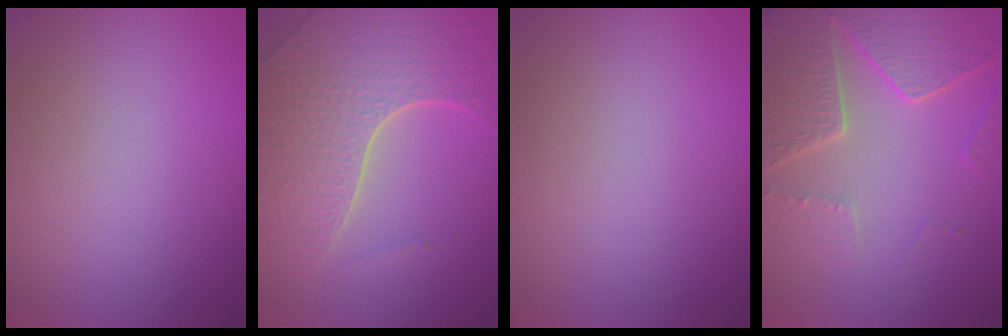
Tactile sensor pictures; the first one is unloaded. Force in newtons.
{"total": 7.4, "press": 5.3, "slide": 5.2}
{"total": 0.0}
{"total": 5.7, "press": 4.9, "slide": 3.0}